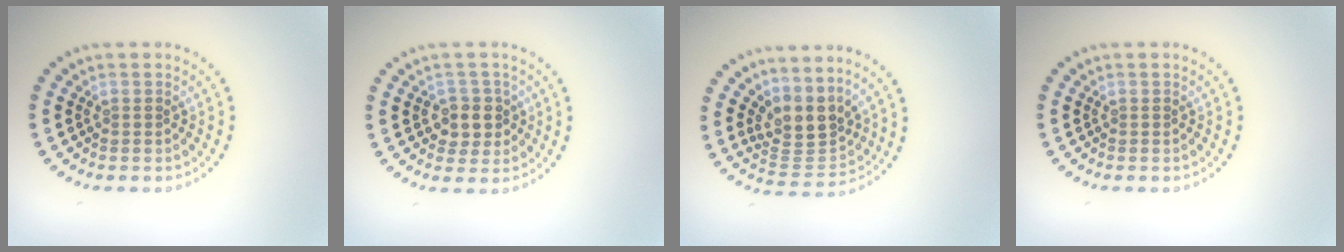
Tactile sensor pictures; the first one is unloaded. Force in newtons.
{"total": 2.5, "press": 2.4, "slide": 0.9}
{"total": 3.6, "press": 2.6, "slide": 2.5}
{"total": 0.0}